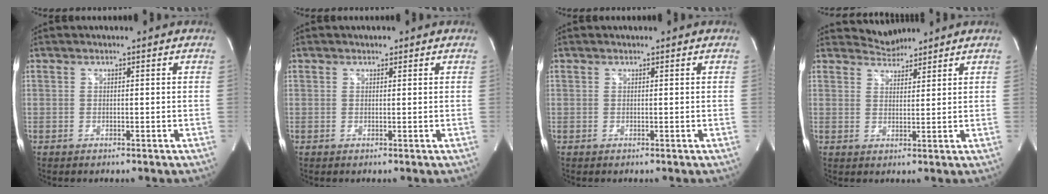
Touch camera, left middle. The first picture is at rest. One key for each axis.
{"total": 0.7, "fx": 0.5, "fy": 0.5, "fz": 0.1, "tx": -0.001, "ty": -0.001, "tz": 0.005}
{"total": 0.0}
{"total": 3.1, "fx": 3.0, "fy": 0.5, "fz": -0.6, "tx": 0.007, "ty": 0.007, "tz": 0.058}